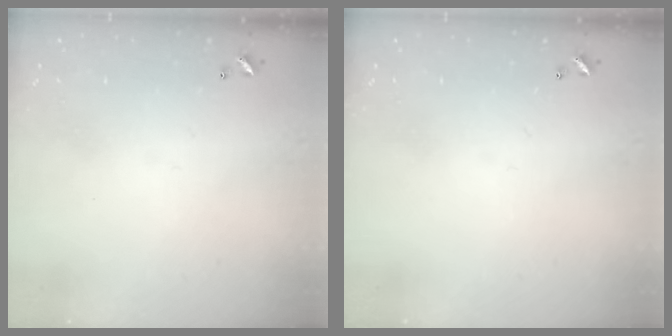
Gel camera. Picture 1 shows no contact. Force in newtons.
{"total": 0.0}